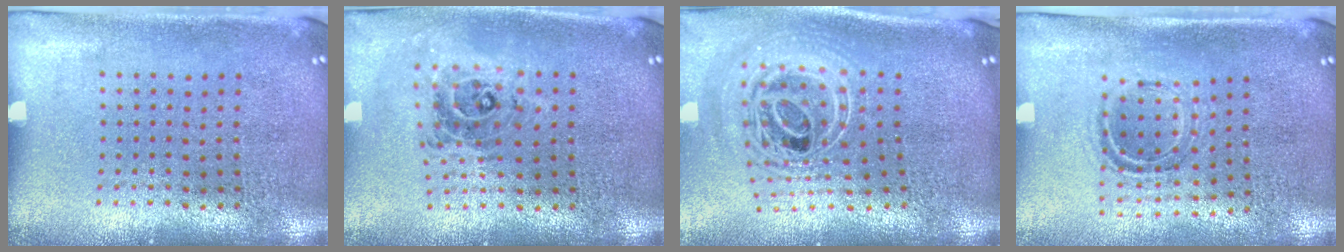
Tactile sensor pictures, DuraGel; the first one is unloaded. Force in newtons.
{"total": 0.8, "press": 0.8, "slide": 0.1}
{"total": 2.7, "press": 1.9, "slide": 1.8}
{"total": 1.0, "press": 0.9, "slide": 0.3}